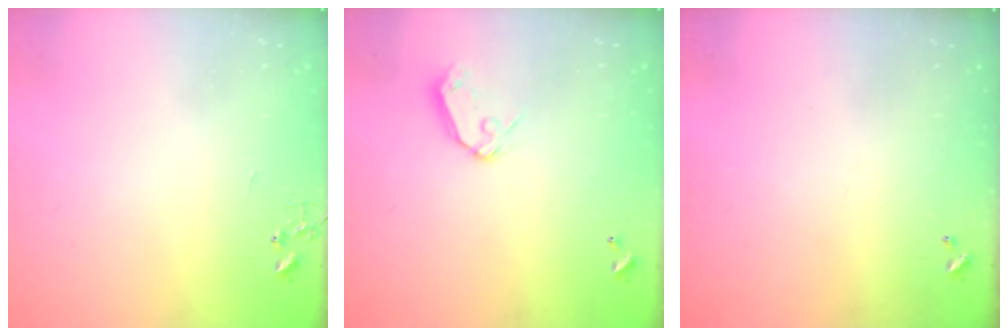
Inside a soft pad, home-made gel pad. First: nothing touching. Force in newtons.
{"total": 8.0, "press": 8.0, "slide": 1.0}
{"total": 0.0}